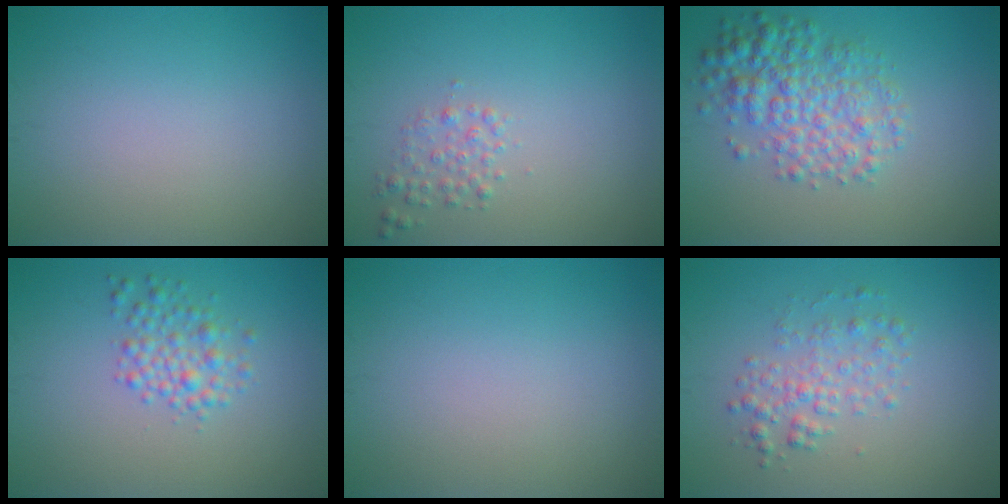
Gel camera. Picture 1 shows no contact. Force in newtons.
{"total": 1.5, "press": 1.5, "slide": 0.0}
{"total": 5.0, "press": 5.0, "slide": 0.1}
{"total": 2.6, "press": 2.6, "slide": 0.1}
{"total": 0.0}
{"total": 2.5, "press": 2.5, "slide": 0.0}